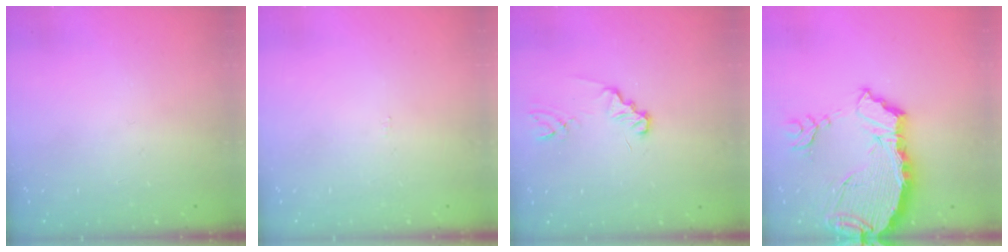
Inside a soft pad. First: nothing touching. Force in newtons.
{"total": 0.0}
{"total": 1.9, "press": 1.9, "slide": 0.2}
{"total": 11.9, "press": 11.9, "slide": 1.3}